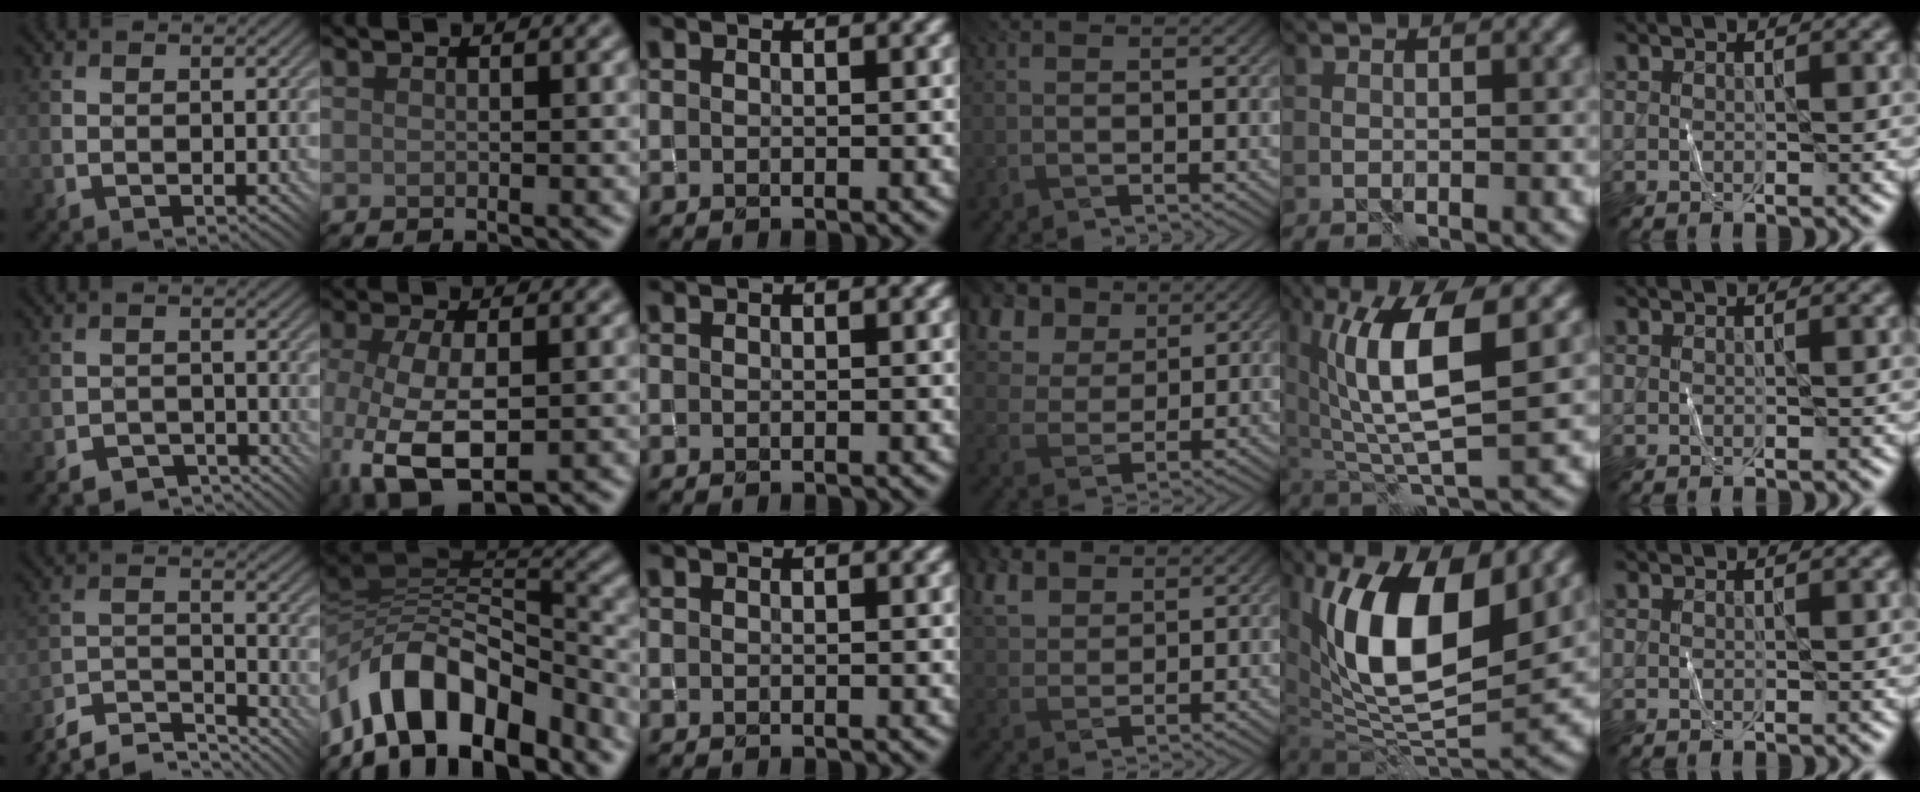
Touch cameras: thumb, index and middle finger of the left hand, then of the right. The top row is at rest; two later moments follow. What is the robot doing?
{"motion": "fold", "object": "shorts"}